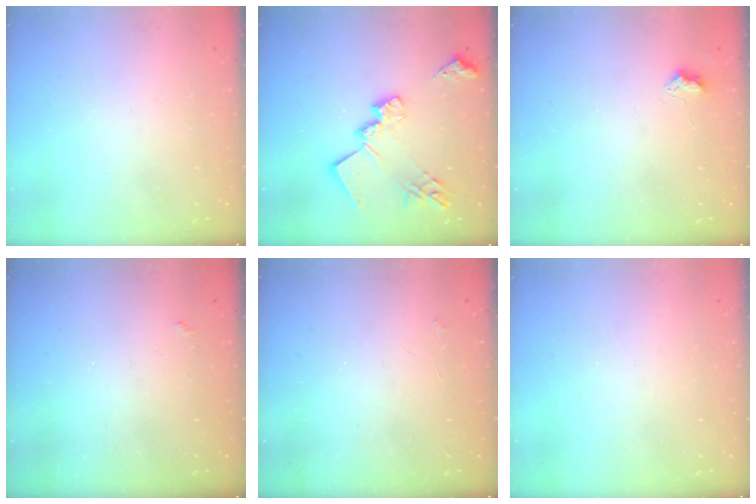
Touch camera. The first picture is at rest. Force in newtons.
{"total": 18.8, "press": 18.7, "slide": 1.4}
{"total": 4.9, "press": 4.9, "slide": 0.6}
{"total": 2.1, "press": 2.0, "slide": 0.4}
{"total": 2.7, "press": 2.7, "slide": 0.5}
{"total": 0.0}